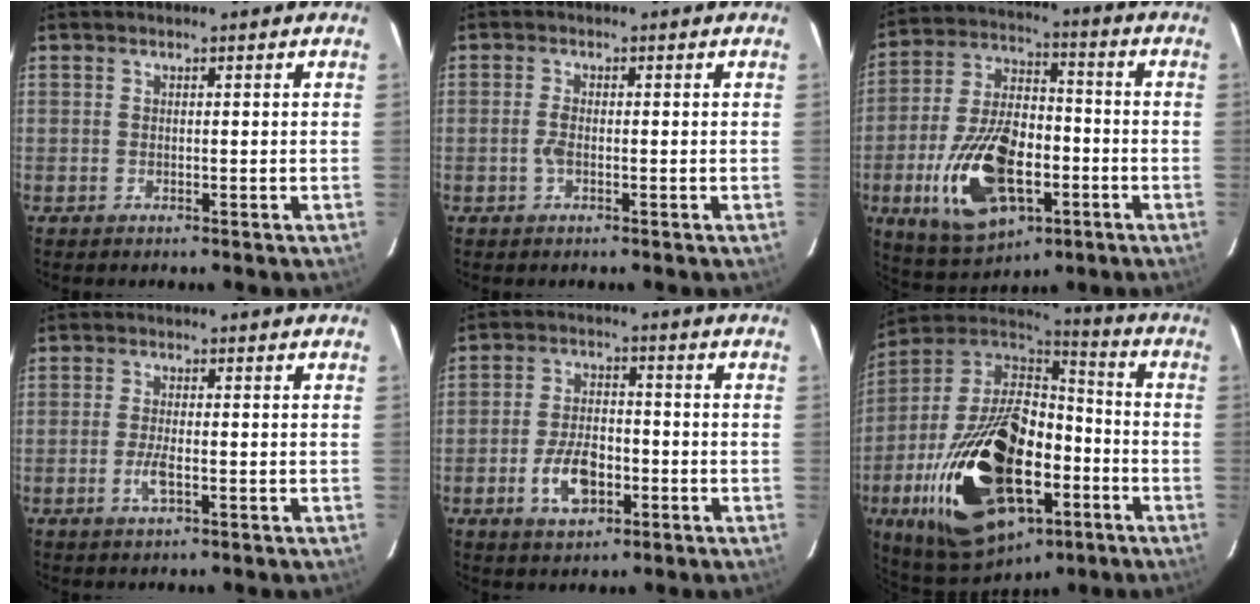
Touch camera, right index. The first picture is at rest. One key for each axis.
{"total": 2.0, "fx": -0.5, "fy": 0.8, "fz": 1.7, "tx": -0.039, "ty": 0.000, "tz": -0.011}
{"total": 20.3, "fx": -6.6, "fy": 10.8, "fz": 15.8, "tx": -0.332, "ty": -0.004, "tz": -0.102}
{"total": 3.5, "fx": -1.2, "fy": 0.9, "fz": 3.1, "tx": -0.068, "ty": -0.004, "tz": -0.024}
{"total": 8.8, "fx": -3.3, "fy": 4.9, "fz": 6.6, "tx": -0.134, "ty": 0.006, "tz": -0.051}
{"total": 32.2, "fx": -11.2, "fy": 17.7, "fz": 24.4, "tx": -0.488, "ty": -0.010, "tz": -0.166}